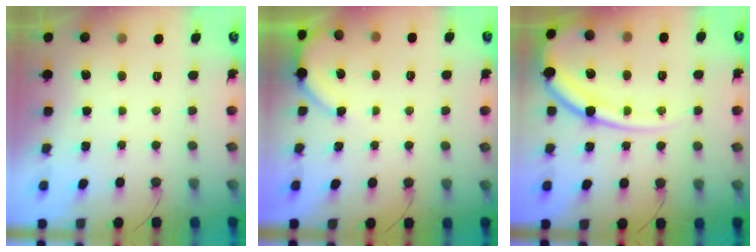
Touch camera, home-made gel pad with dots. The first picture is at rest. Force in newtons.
{"total": 3.5, "press": 3.5, "slide": 0.4}
{"total": 15.9, "press": 15.8, "slide": 1.8}